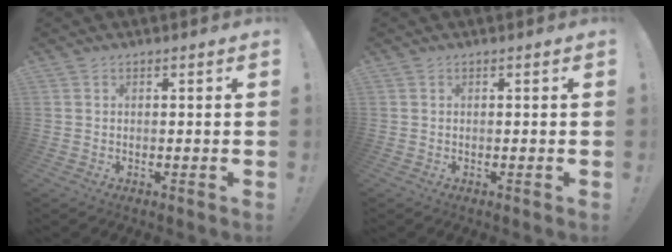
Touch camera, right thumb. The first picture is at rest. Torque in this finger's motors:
{"motor_torque": [0.00, 0.00, 0.05, -0.04, 0.02]}